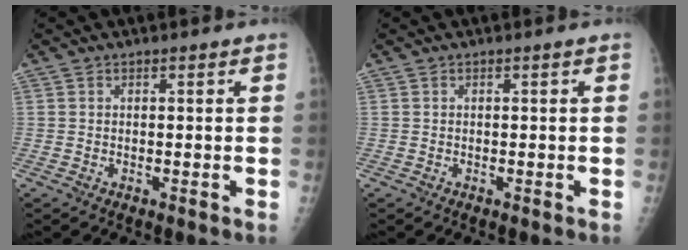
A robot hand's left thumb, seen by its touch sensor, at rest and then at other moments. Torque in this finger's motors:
{"motor_torque": [0.02, 0.00, -0.03, -0.04, 0.00]}